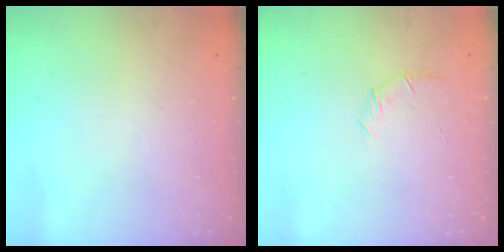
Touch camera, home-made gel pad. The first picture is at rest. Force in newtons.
{"total": 6.3, "press": 6.1, "slide": 1.5}